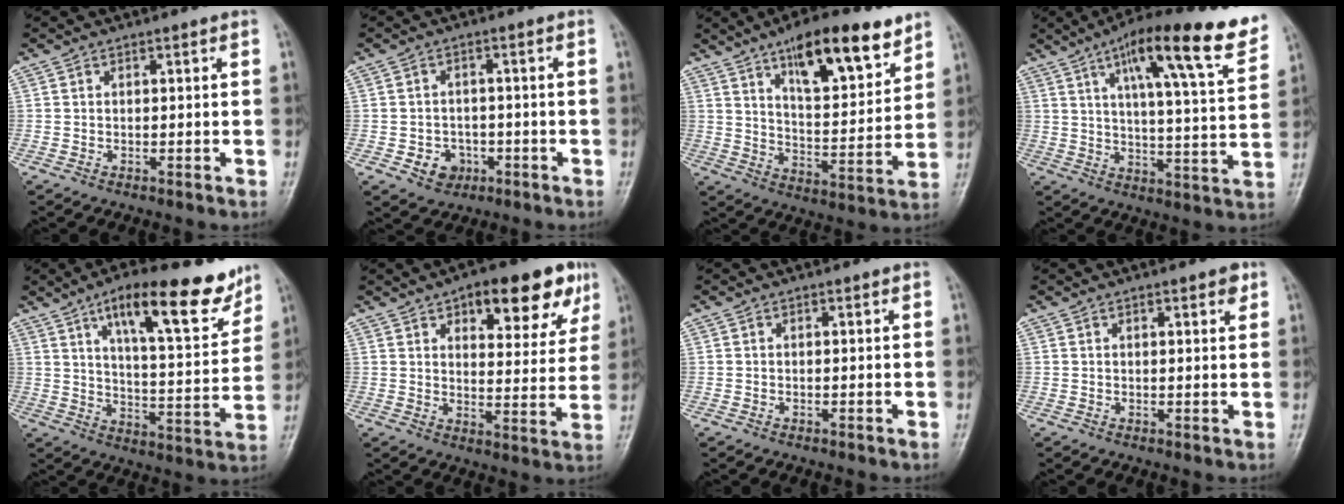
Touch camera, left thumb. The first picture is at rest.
{"total": 4.7, "force": [-1.7, 4.0, 1.7], "torque": [-0.003, 0.011, -0.021]}
{"total": 16.7, "force": [10.6, 5.6, 11.7], "torque": [-0.146, -0.054, 0.171]}
{"total": 19.2, "force": [11.4, 3.7, 15.0], "torque": [-0.201, -0.034, 0.169]}
{"total": 18.2, "force": [11.3, 5.6, 13.0], "torque": [-0.158, -0.053, 0.176]}
{"total": 15.5, "force": [8.5, 6.6, 11.2], "torque": [-0.094, -0.027, 0.113]}
{"total": 0.0}
{"total": 2.4, "force": [1.5, 0.8, 1.8], "torque": [-0.017, -0.005, 0.016]}